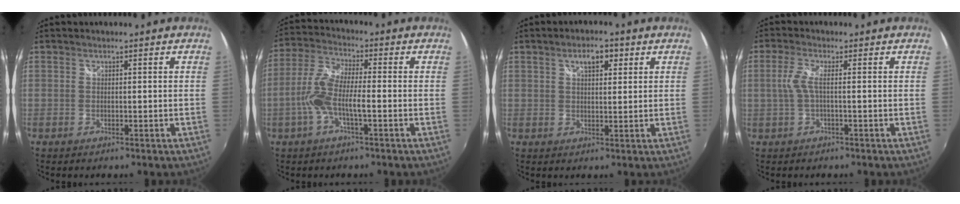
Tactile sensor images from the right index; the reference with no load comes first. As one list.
[{"total": 9.1, "force": [-2.3, 2.1, 8.5], "torque": [-0.188, 0.006, -0.048]}, {"total": 4.4, "force": [2.1, 2.2, 3.2], "torque": [-0.050, 0.010, 0.035]}, {"total": 3.3, "force": [-0.4, 0.2, 3.2], "torque": [-0.071, 0.003, -0.005]}]